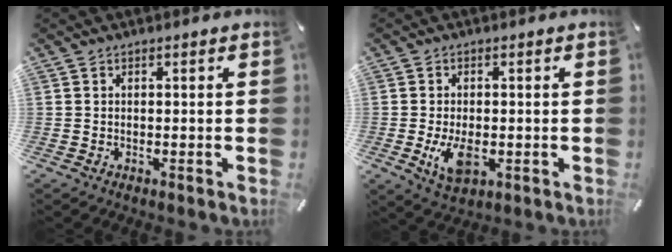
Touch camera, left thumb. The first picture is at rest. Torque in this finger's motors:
{"motor_torque": [0.06, 0.20, 0.38, 0.36, 0.03]}